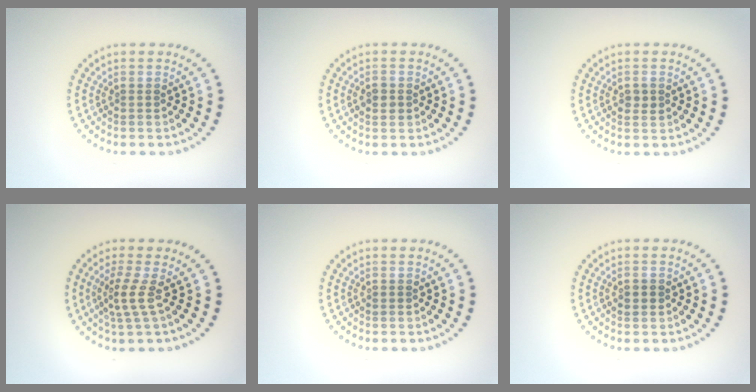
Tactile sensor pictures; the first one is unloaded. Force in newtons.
{"total": 1.9, "press": 1.9, "slide": 0.1}
{"total": 1.2, "press": 1.2, "slide": 0.1}
{"total": 2.4, "press": 1.6, "slide": 1.7}
{"total": 0.6, "press": 0.6, "slide": 0.2}
{"total": 1.7, "press": 1.6, "slide": 0.2}